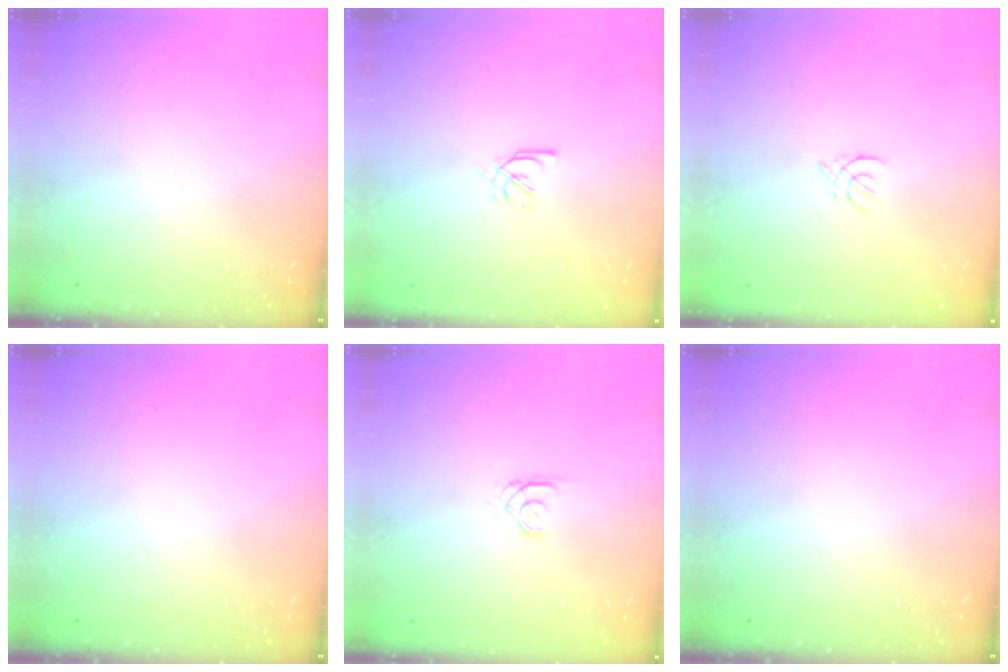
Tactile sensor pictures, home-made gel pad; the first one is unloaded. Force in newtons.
{"total": 2.6, "press": 2.5, "slide": 0.7}
{"total": 1.8, "press": 1.8, "slide": 0.4}
{"total": 0.0}
{"total": 1.8, "press": 1.7, "slide": 0.2}
{"total": 0.0}